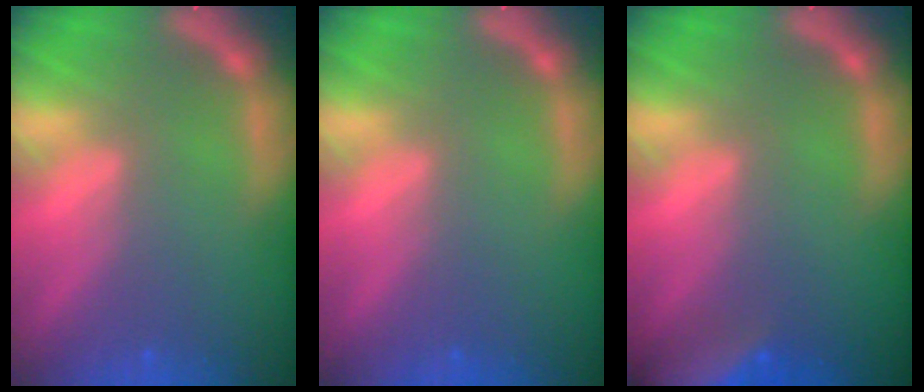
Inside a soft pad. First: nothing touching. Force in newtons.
{"total": 0.0}
{"total": 8.5}